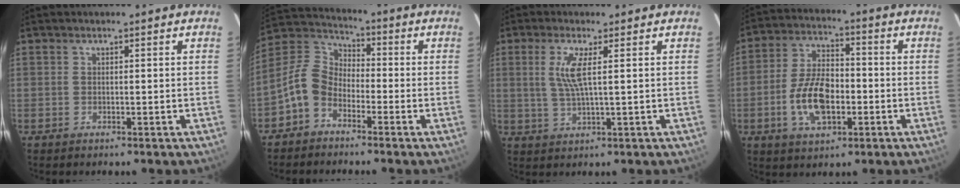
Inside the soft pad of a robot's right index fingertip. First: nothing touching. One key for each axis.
{"total": 8.3, "fx": -4.7, "fy": 5.5, "fz": 4.1, "tx": -0.090, "ty": 0.022, "tz": -0.105}
{"total": 5.1, "fx": 1.3, "fy": 0.4, "fz": 4.9, "tx": -0.103, "ty": -0.004, "tz": 0.026}
{"total": 11.7, "fx": -3.2, "fy": 6.3, "fz": 9.4, "tx": -0.191, "ty": 0.010, "tz": -0.053}